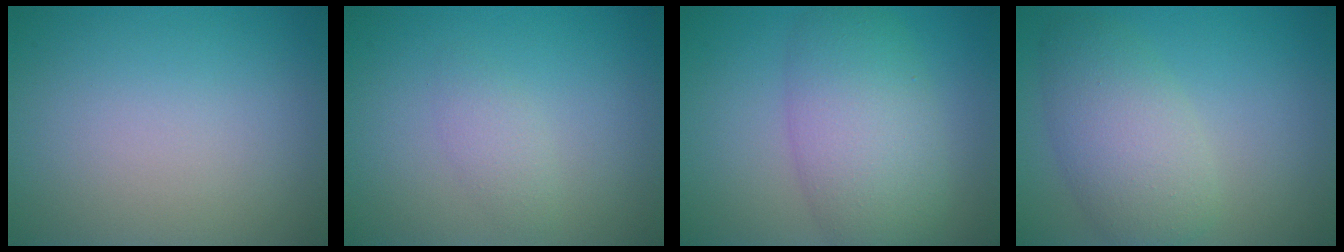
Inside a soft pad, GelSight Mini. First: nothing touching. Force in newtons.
{"total": 1.4, "press": 1.4, "slide": 0.0}
{"total": 6.7, "press": 6.7, "slide": 0.1}
{"total": 5.0, "press": 5.0, "slide": 0.2}